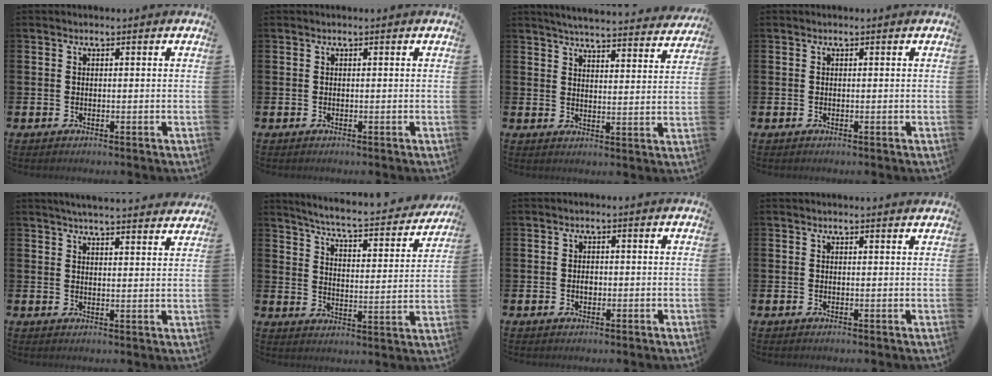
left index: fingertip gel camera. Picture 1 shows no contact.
{"total": 0.0}
{"total": 5.3, "force": [5.2, 0.2, 0.9], "torque": [-0.031, -0.040, 0.089]}
{"total": 0.0}
{"total": 4.6, "force": [4.5, -0.1, 0.8], "torque": [-0.021, -0.026, 0.080]}
{"total": 5.6, "force": [5.3, 0.2, 2.0], "torque": [-0.063, -0.047, 0.083]}
{"total": 1.3, "force": [-0.2, 0.9, 1.0], "torque": [-0.008, 0.002, -0.007]}
{"total": 0.8, "force": [0.7, 0.0, 0.1], "torque": [0.008, -0.005, 0.012]}